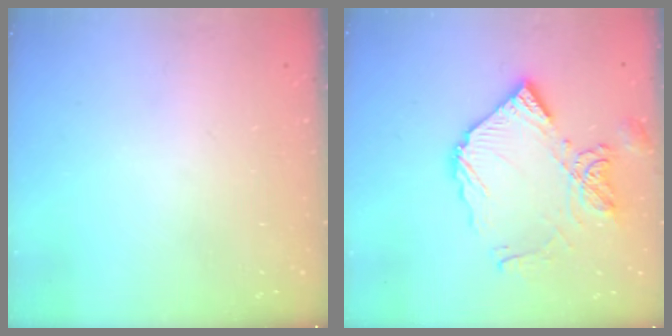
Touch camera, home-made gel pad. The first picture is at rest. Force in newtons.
{"total": 15.1, "press": 15.0, "slide": 1.9}